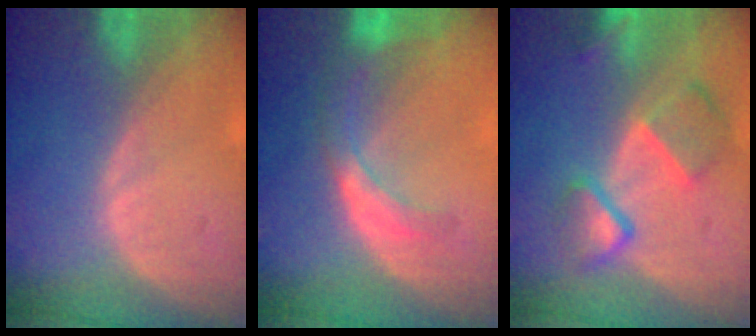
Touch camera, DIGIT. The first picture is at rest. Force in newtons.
{"total": 6.0, "press": 5.4, "slide": 2.6}
{"total": 7.6, "press": 6.7, "slide": 3.5}